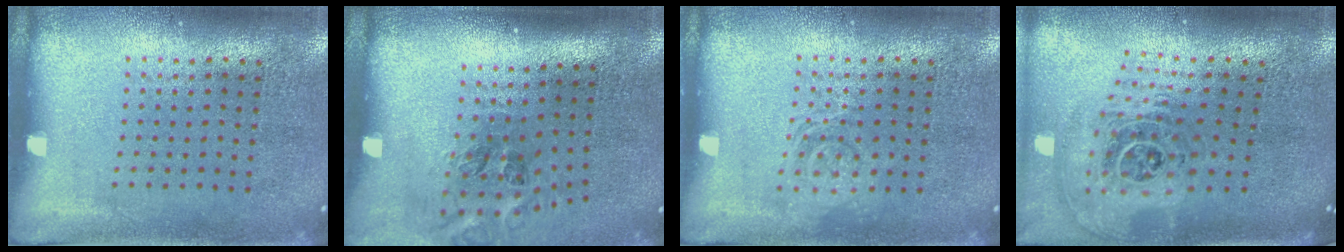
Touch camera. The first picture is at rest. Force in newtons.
{"total": 1.5, "press": 1.0, "slide": 1.0}
{"total": 1.8, "press": 1.8, "slide": 0.3}
{"total": 2.1, "press": 1.6, "slide": 1.4}